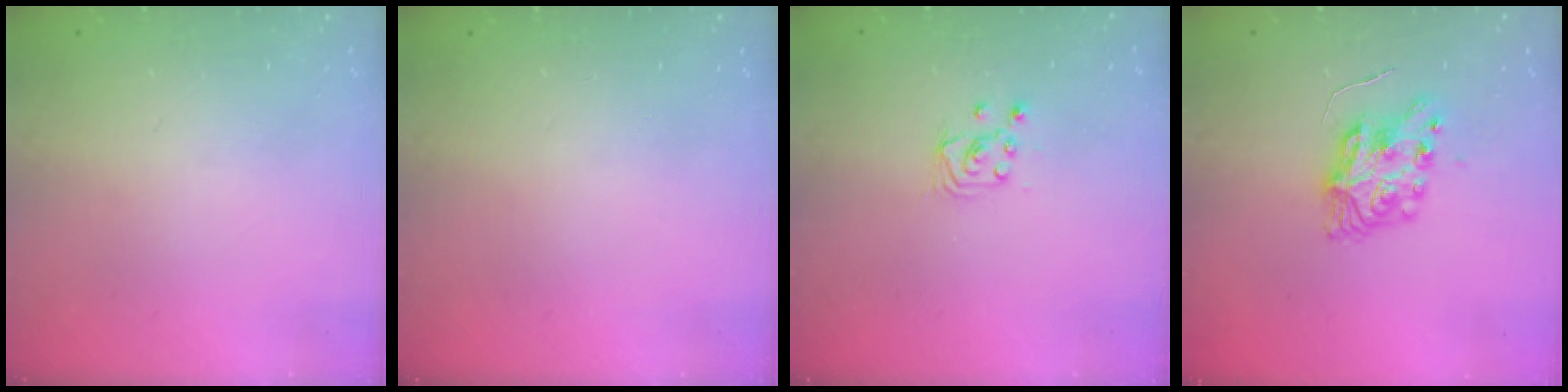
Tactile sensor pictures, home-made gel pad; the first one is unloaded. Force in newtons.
{"total": 0.0}
{"total": 3.0, "press": 3.0, "slide": 0.3}
{"total": 8.1, "press": 8.1, "slide": 0.2}